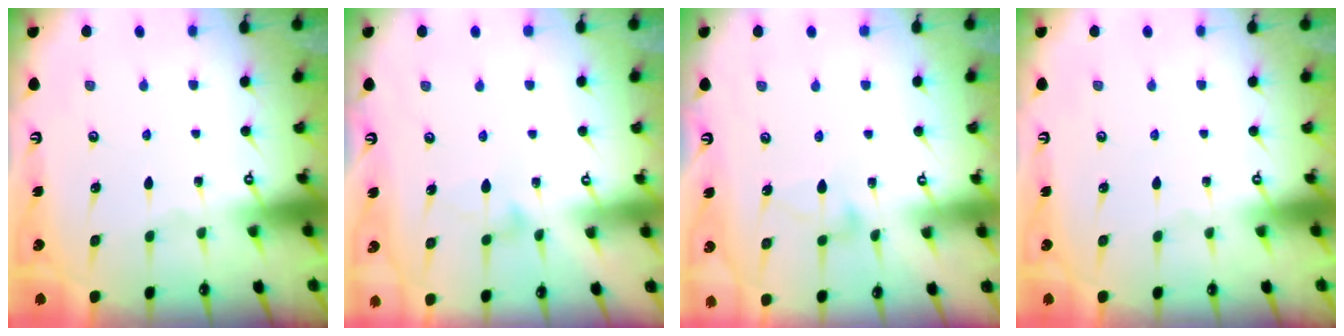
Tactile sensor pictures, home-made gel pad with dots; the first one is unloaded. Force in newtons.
{"total": 5.5, "press": 5.5, "slide": 0.4}
{"total": 4.5, "press": 4.5, "slide": 0.3}
{"total": 0.0}